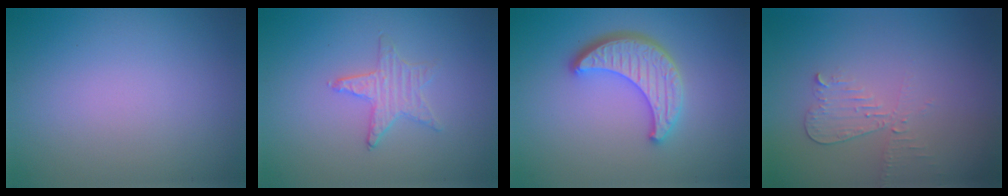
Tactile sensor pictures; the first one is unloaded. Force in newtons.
{"total": 1.2, "press": 1.2, "slide": 0.1}
{"total": 4.5, "press": 3.8, "slide": 2.5}
{"total": 2.1, "press": 2.1, "slide": 0.1}